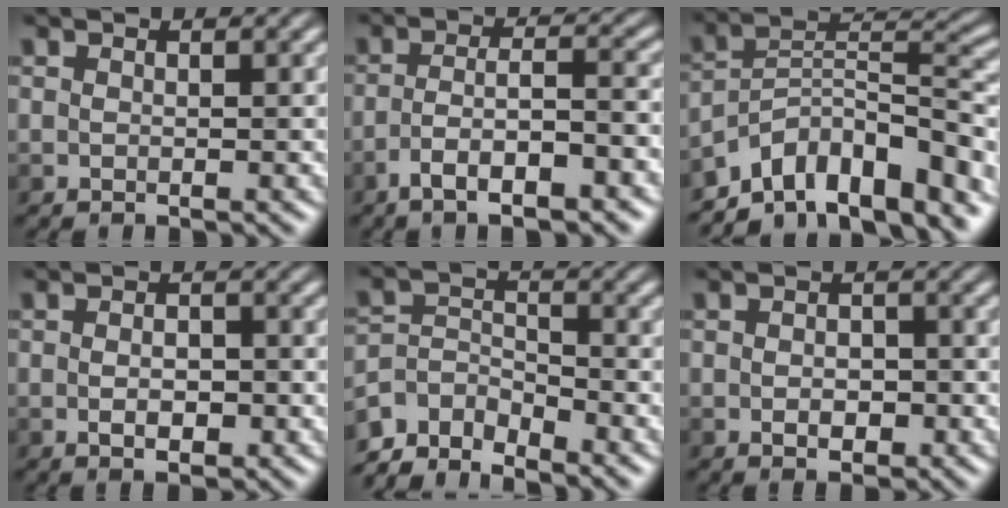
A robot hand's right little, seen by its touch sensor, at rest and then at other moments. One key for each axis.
{"total": 5.7, "fx": -3.1, "fy": 1.5, "fz": 4.5, "tx": -0.076, "ty": 0.010, "tz": -0.053}
{"total": 11.9, "fx": -8.5, "fy": 5.1, "fz": 6.6, "tx": -0.099, "ty": 0.015, "tz": -0.153}
{"total": 2.6, "fx": -0.5, "fy": 1.2, "fz": 2.3, "tx": -0.035, "ty": -0.003, "tz": -0.006}
{"total": 4.4, "fx": -4.0, "fy": 1.6, "fz": 1.2, "tx": -0.017, "ty": 0.000, "tz": -0.083}
{"total": 2.2, "fx": -0.6, "fy": 1.2, "fz": 1.7, "tx": -0.025, "ty": -0.002, "tz": -0.008}